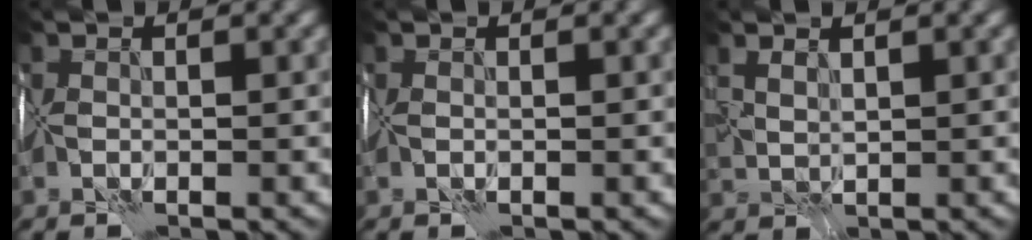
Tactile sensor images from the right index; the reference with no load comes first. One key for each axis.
{"total": 0.0}
{"total": 2.1, "fx": 1.5, "fy": 0.9, "fz": 1.0, "tx": -0.020, "ty": 0.003, "tz": 0.041}